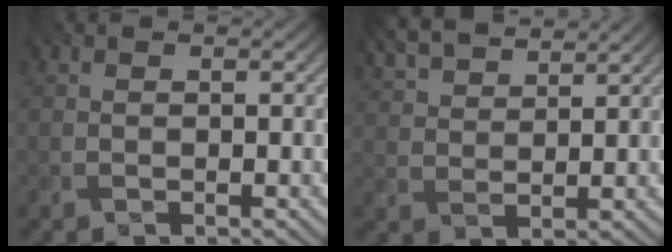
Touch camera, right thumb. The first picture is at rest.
{"total": 7.0, "force": [5.8, 1.9, 3.5], "torque": [-0.082, 0.001, 0.104]}